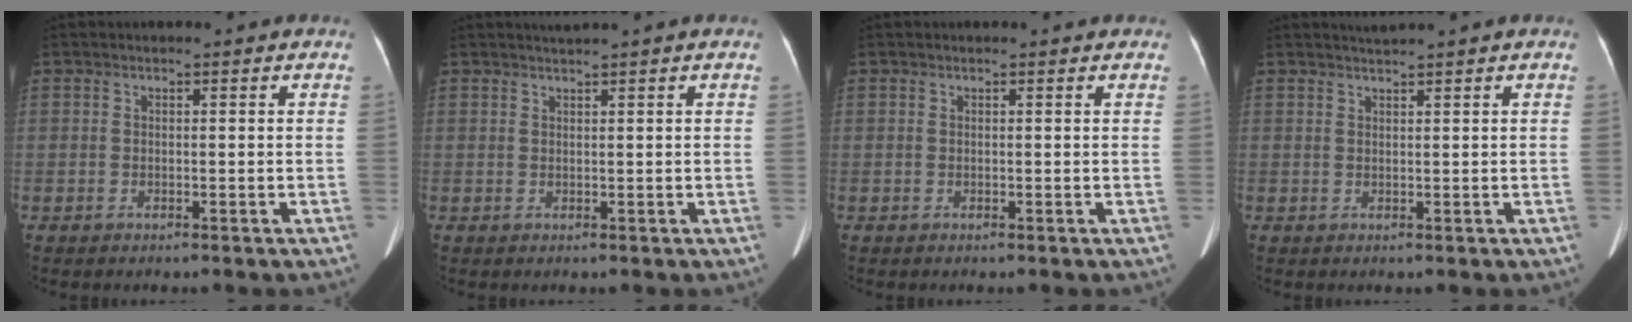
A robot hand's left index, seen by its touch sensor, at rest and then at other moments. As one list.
[{"total": 1.0, "force": [0.9, -0.4, 0.3], "torque": [-0.008, 0.001, 0.023]}, {"total": 0.8, "force": [0.8, 0.3, 0.2], "torque": [-0.010, 0.005, 0.006]}, {"total": 1.2, "force": [1.1, -0.6, 0.1], "torque": [-0.007, 0.002, 0.026]}]